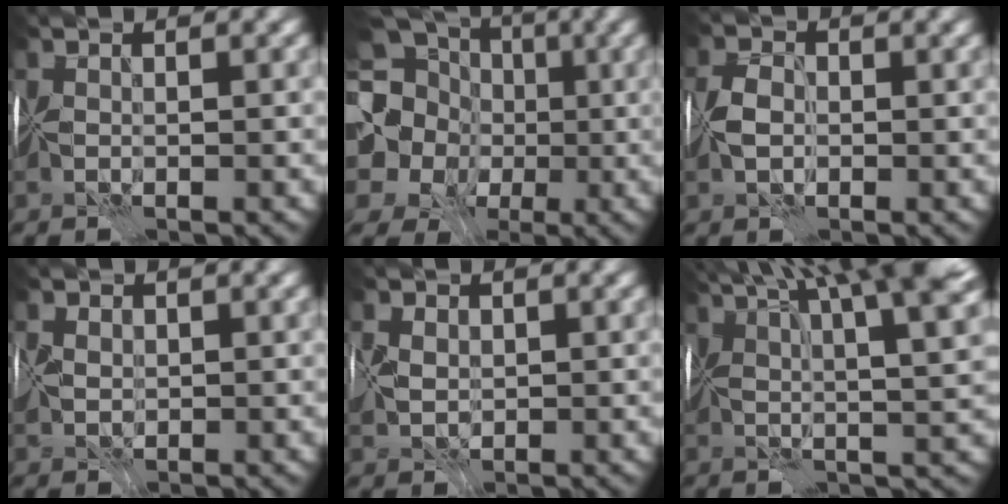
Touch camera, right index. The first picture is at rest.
{"total": 14.0, "force": [1.8, 12.8, 5.4], "torque": [-0.144, 0.013, 0.000]}
{"total": 1.2, "force": [-0.9, 0.6, 0.6], "torque": [-0.012, -0.006, -0.018]}
{"total": 0.5, "force": [-0.1, 0.5, -0.1], "torque": [0.002, -0.008, 0.001]}
{"total": 0.8, "force": [0.0, 0.8, 0.2], "torque": [-0.004, -0.006, 0.000]}
{"total": 12.7, "force": [7.1, 2.5, 10.3], "torque": [-0.133, 0.034, 0.081]}